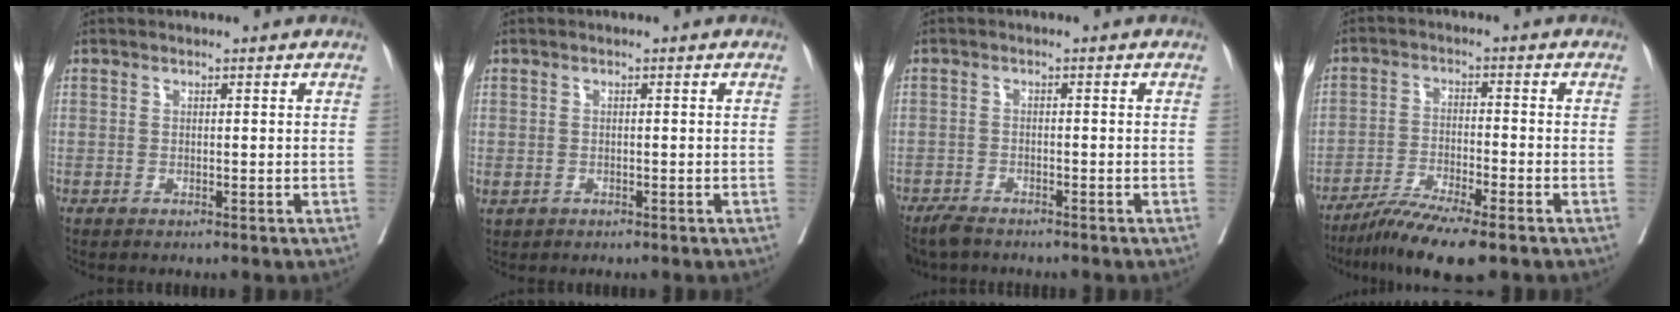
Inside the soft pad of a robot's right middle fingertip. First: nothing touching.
{"total": 1.0, "force": [-0.2, 0.6, 0.7], "torque": [-0.015, 0.001, 0.002]}
{"total": 4.5, "force": [-4.0, 1.4, 1.5], "torque": [-0.022, -0.010, -0.069]}
{"total": 8.7, "force": [-6.6, 0.1, 5.7], "torque": [-0.093, -0.025, -0.114]}